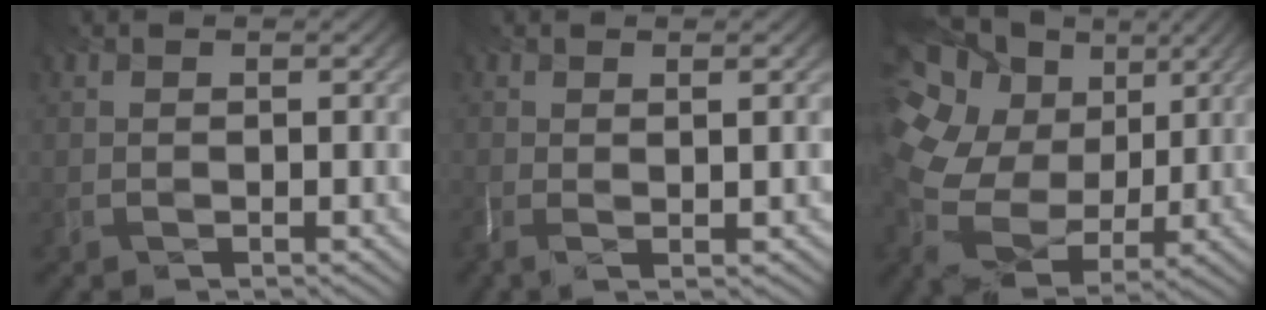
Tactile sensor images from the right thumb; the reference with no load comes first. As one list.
[{"total": 2.0, "force": [0.4, 0.0, 1.9], "torque": [-0.045, 0.007, 0.013]}, {"total": 16.7, "force": [2.1, 12.8, 10.5], "torque": [-0.295, 0.013, 0.069]}]